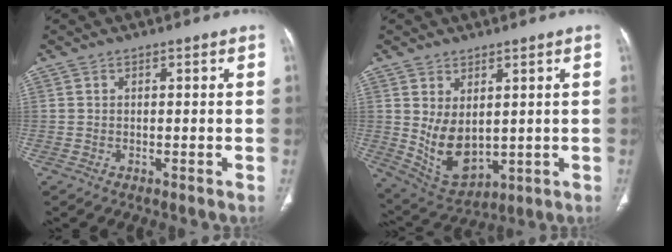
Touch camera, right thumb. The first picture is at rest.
{"total": 9.5, "force": [1.1, 5.9, 7.4], "torque": [-0.116, -0.017, 0.051]}